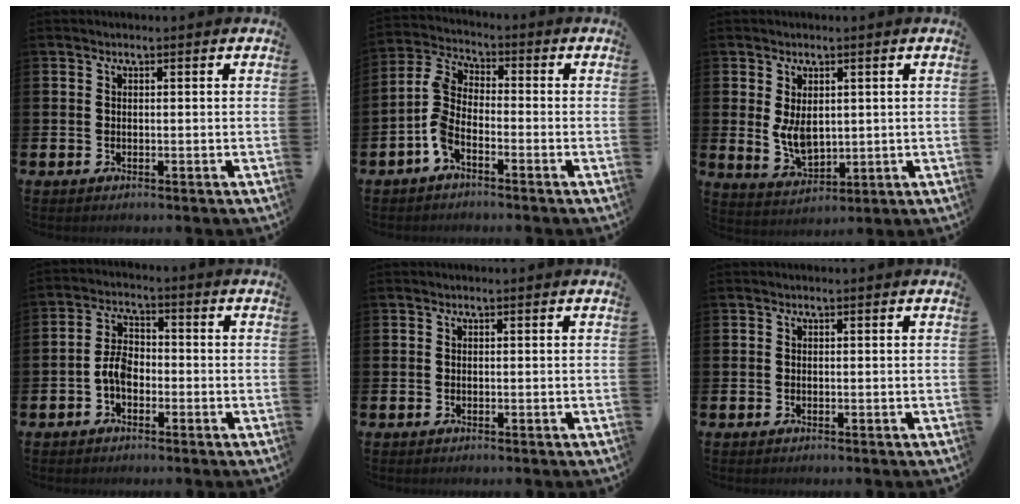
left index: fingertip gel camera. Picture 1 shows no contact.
{"total": 4.9, "force": [-2.2, 2.3, 3.8], "torque": [-0.095, -0.009, -0.052]}
{"total": 4.7, "force": [1.4, 2.8, 3.5], "torque": [-0.061, -0.008, 0.020]}
{"total": 4.4, "force": [-1.6, 2.6, 3.1], "torque": [-0.053, 0.005, -0.035]}
{"total": 0.0}
{"total": 0.0}